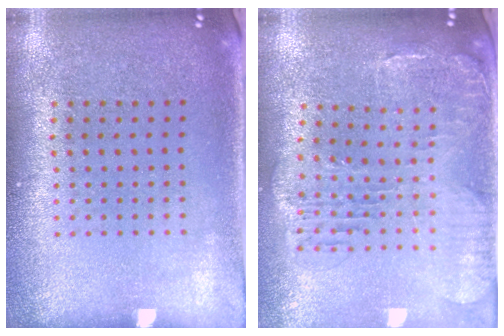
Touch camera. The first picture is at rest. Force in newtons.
{"total": 1.5, "press": 1.4, "slide": 0.4}